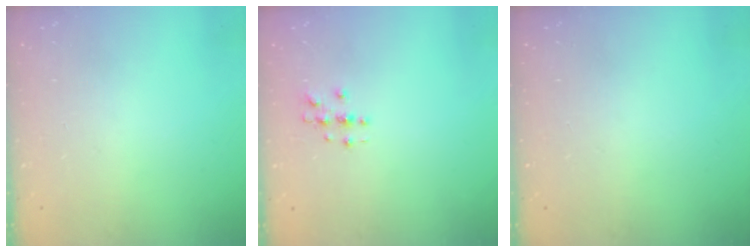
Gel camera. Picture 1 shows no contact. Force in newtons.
{"total": 2.9, "press": 2.9, "slide": 0.3}
{"total": 0.0}